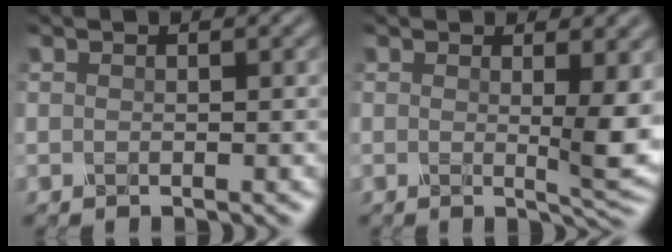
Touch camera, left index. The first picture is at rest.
{"total": 3.8, "force": [0.9, 0.9, 3.6], "torque": [-0.052, -0.011, 0.014]}